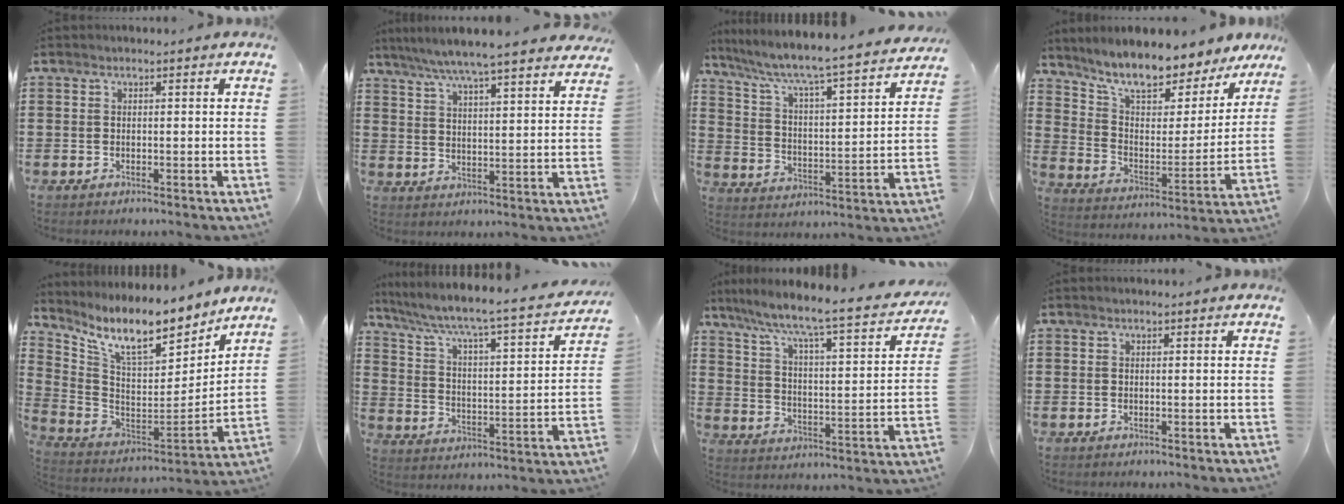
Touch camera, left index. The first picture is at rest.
{"total": 6.3, "force": [5.6, -0.5, 2.8], "torque": [-0.076, -0.030, 0.094]}
{"total": 5.2, "force": [4.5, -0.1, 2.6], "torque": [-0.072, -0.047, 0.064]}
{"total": 9.7, "force": [8.6, 1.9, 4.0], "torque": [-0.102, -0.061, 0.146]}
{"total": 10.6, "force": [8.5, 2.1, 6.0], "torque": [-0.144, -0.060, 0.144]}
{"total": 4.5, "force": [3.5, 0.1, 2.8], "torque": [-0.073, -0.040, 0.046]}
{"total": 5.9, "force": [4.9, -0.4, 3.2], "torque": [-0.087, -0.050, 0.069]}
{"total": 0.0}